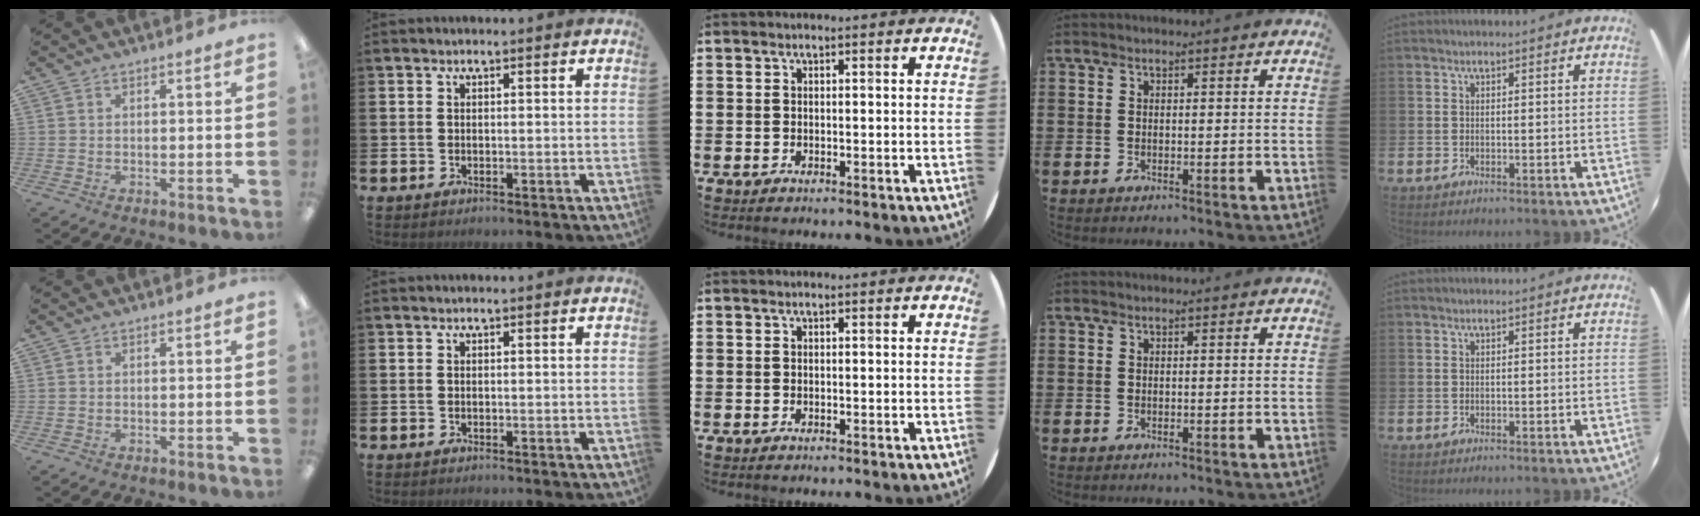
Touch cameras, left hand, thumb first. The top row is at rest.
{}